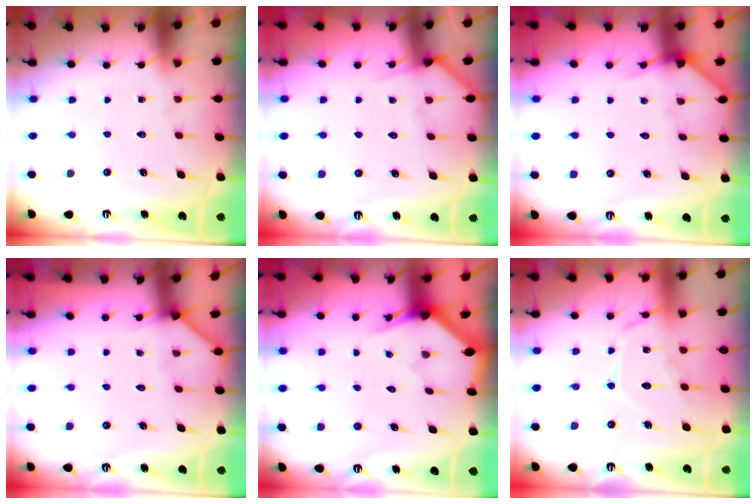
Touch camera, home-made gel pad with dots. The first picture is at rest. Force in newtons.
{"total": 3.1, "press": 3.1, "slide": 0.3}
{"total": 4.7, "press": 4.6, "slide": 0.6}
{"total": 2.7, "press": 2.7, "slide": 0.4}
{"total": 2.4, "press": 2.4, "slide": 0.2}
{"total": 12.3, "press": 12.3, "slide": 1.0}